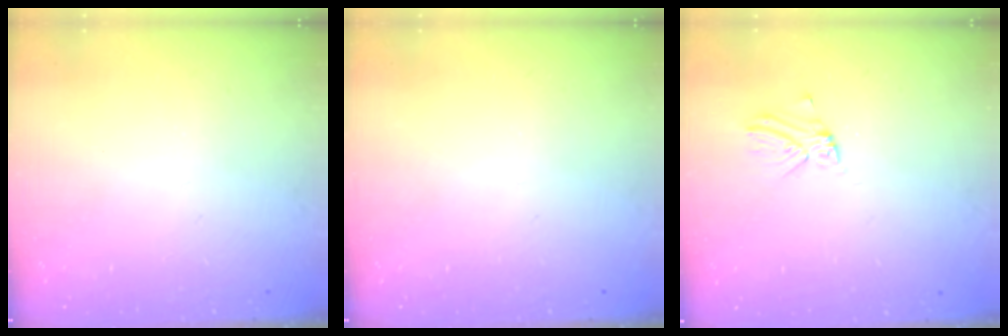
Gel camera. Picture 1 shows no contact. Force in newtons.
{"total": 0.0}
{"total": 2.2, "press": 2.2, "slide": 0.3}